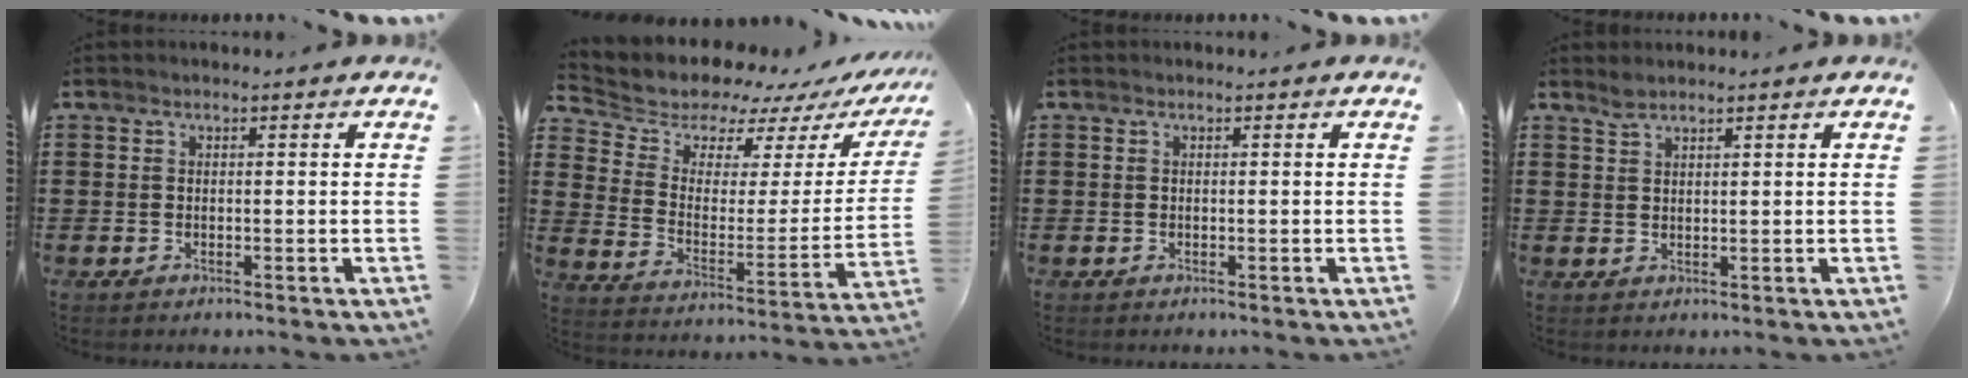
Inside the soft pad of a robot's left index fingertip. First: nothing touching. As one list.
[{"total": 7.6, "force": [7.2, 2.2, 0.8], "torque": [-0.047, -0.062, 0.121]}, {"total": 0.0}, {"total": 1.6, "force": [1.5, 0.3, 0.4], "torque": [-0.010, 0.000, 0.029]}]